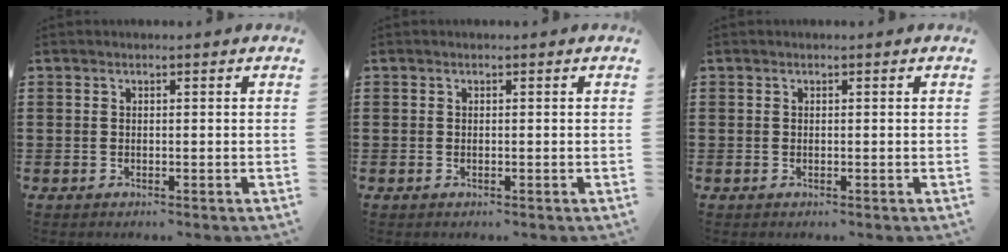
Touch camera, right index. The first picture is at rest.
{"total": 0.0}
{"total": 0.0}